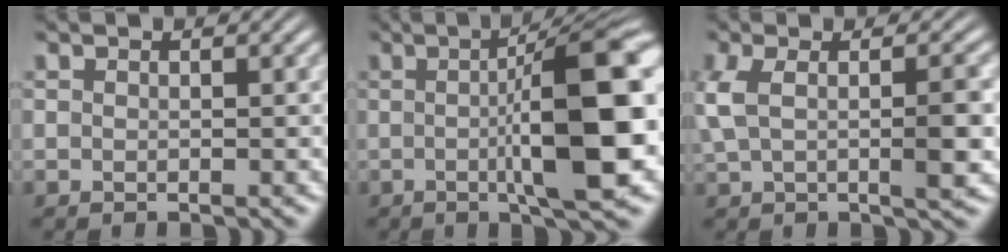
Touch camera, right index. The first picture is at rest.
{"total": 10.9, "force": [-0.4, 2.2, 10.6], "torque": [-0.135, 0.005, -0.009]}
{"total": 4.1, "force": [0.2, 1.5, 3.9], "torque": [-0.084, -0.002, 0.008]}